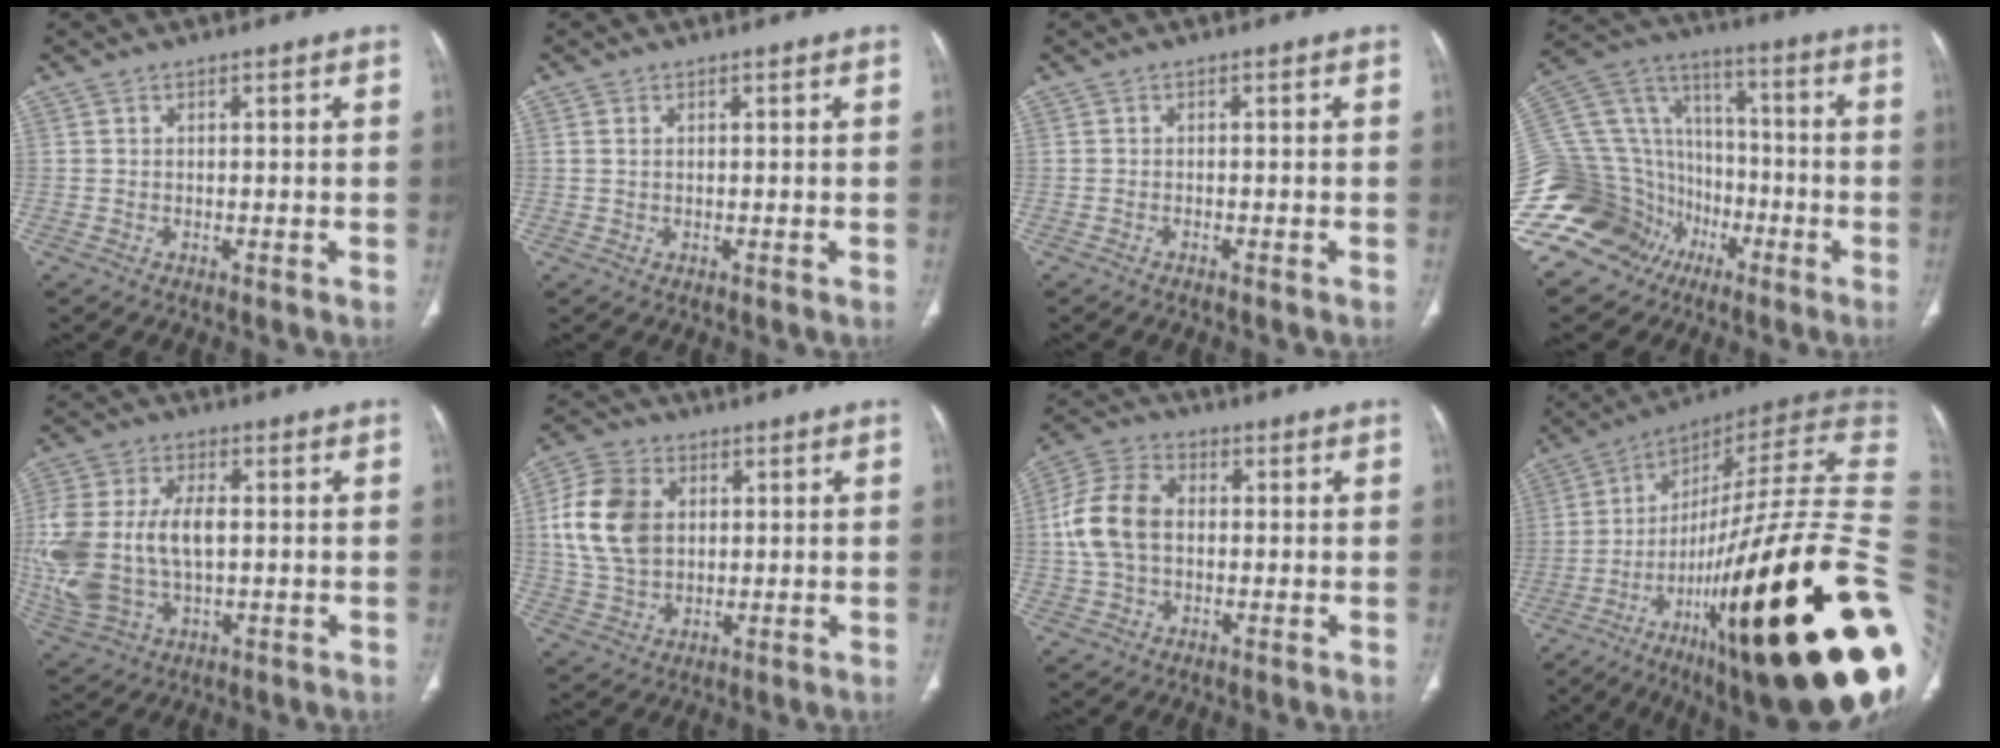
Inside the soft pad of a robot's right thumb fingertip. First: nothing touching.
{"total": 0.9, "force": [0.3, 0.6, 0.6], "torque": [-0.016, 0.002, 0.010]}
{"total": 1.0, "force": [-0.8, 0.2, 0.6], "torque": [-0.016, 0.004, -0.007]}
{"total": 31.1, "force": [-14.4, 23.5, 14.3], "torque": [-0.355, 0.080, -0.249]}
{"total": 19.4, "force": [0.1, 11.7, 15.5], "torque": [-0.369, 0.000, 0.016]}
{"total": 13.6, "force": [2.5, 9.9, 9.1], "torque": [-0.168, 0.002, 0.049]}
{"total": 11.3, "force": [0.4, 7.8, 8.1], "torque": [-0.164, 0.025, 0.002]}
{"total": 45.0, "force": [-9.3, 10.2, 42.9], "torque": [-0.542, 0.058, -0.145]}